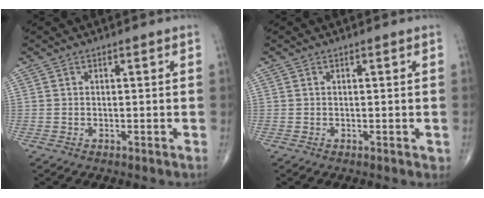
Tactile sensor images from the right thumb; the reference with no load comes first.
{"total": 0.6, "force": [-0.1, 0.4, 0.5], "torque": [-0.003, -0.001, -0.002]}